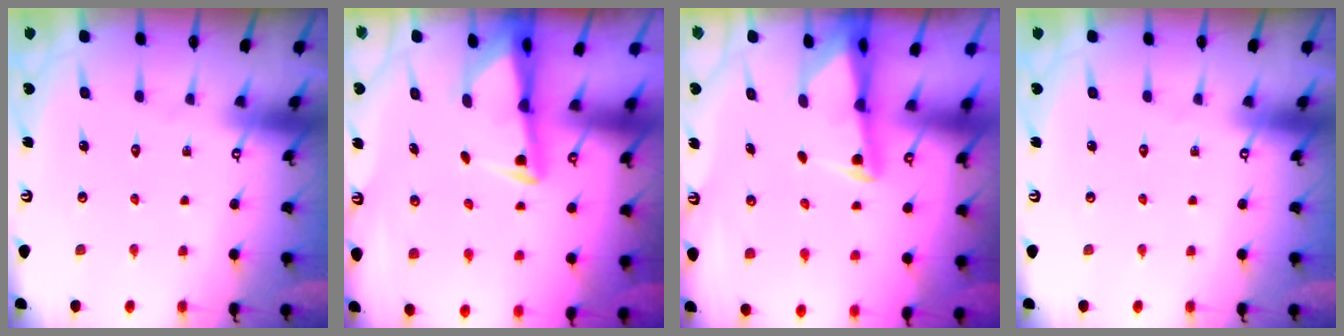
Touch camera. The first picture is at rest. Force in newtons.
{"total": 3.1, "press": 2.9, "slide": 0.9}
{"total": 2.3, "press": 2.2, "slide": 0.6}
{"total": 0.0}